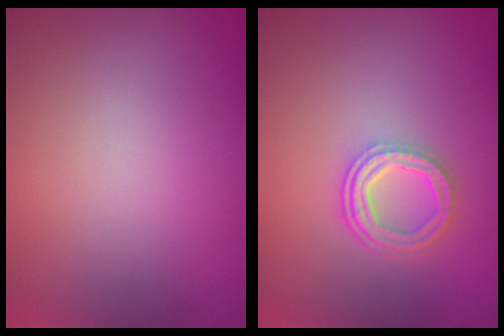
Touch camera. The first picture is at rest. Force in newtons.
{"total": 3.7, "press": 2.7, "slide": 2.5}